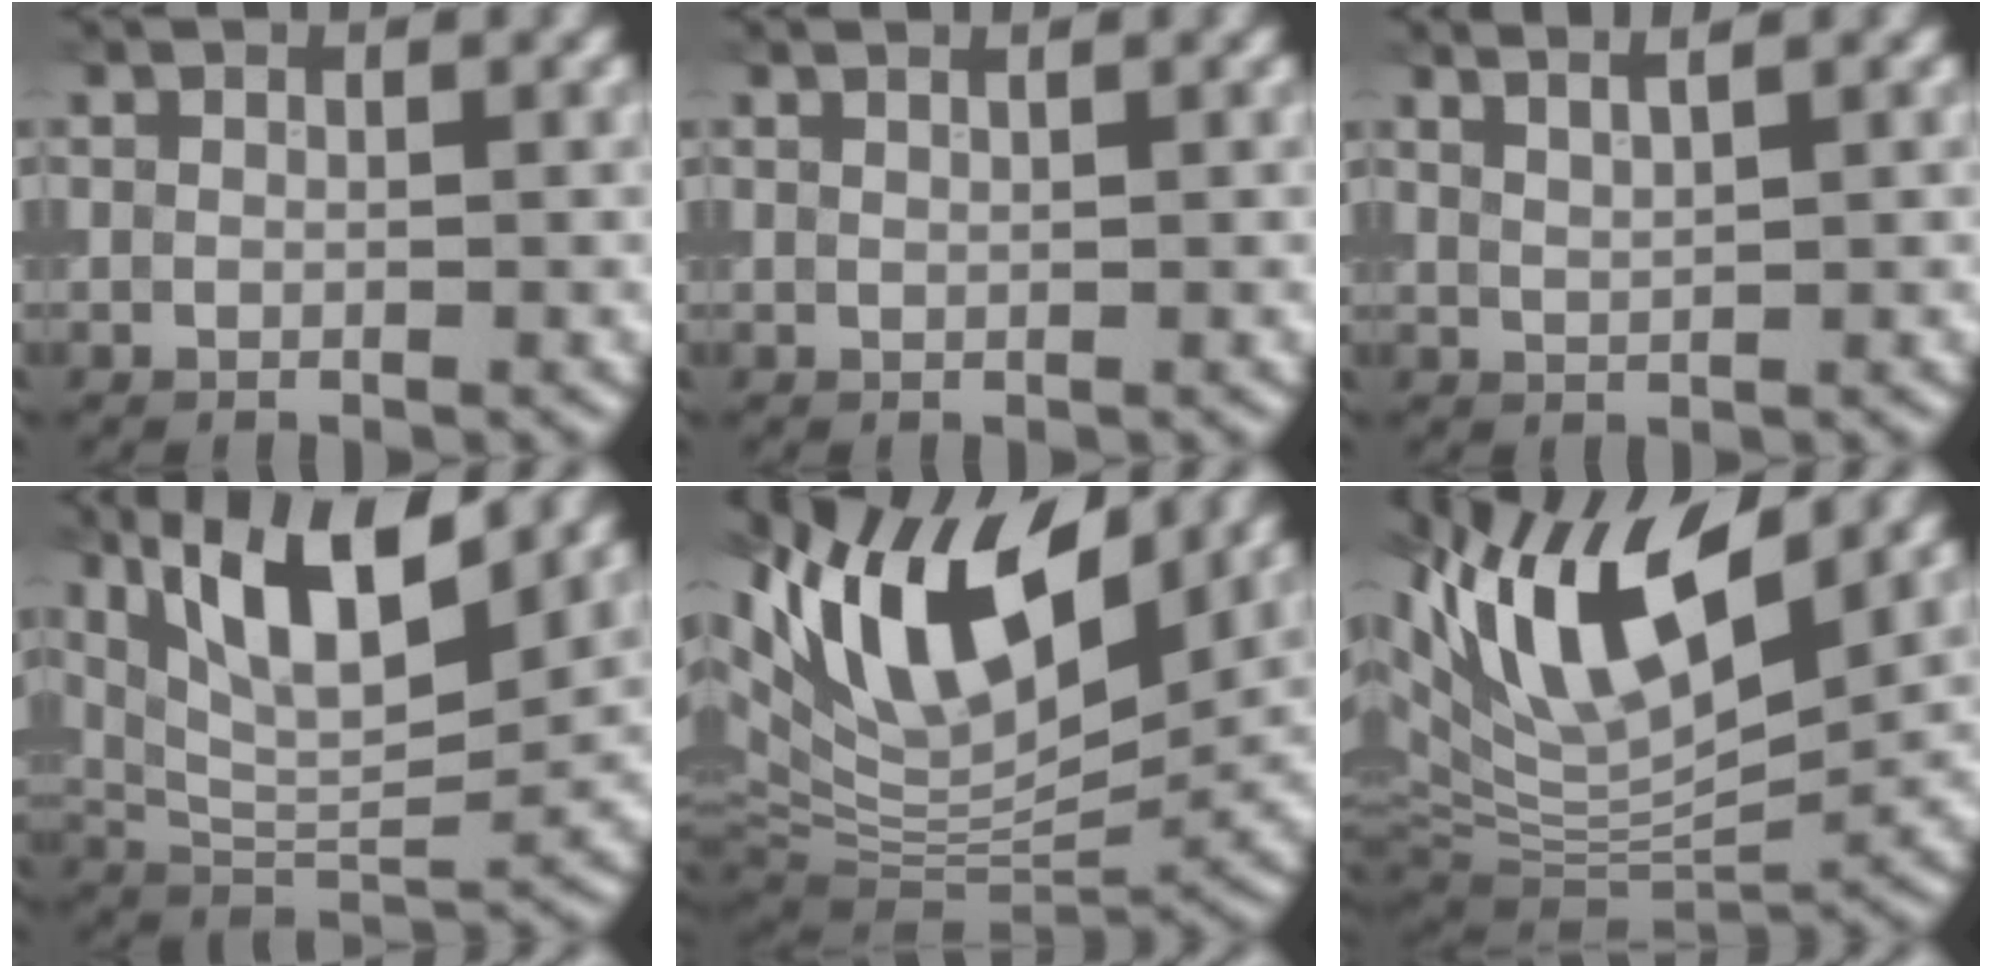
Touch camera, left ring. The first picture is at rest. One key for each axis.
{"total": 0.6, "fx": 0.5, "fy": 0.1, "fz": 0.3, "tx": -0.001, "ty": -0.002, "tz": 0.005}
{"total": 2.7, "fx": 2.1, "fy": 0.8, "fz": 1.5, "tx": -0.003, "ty": 0.013, "tz": 0.014}
{"total": 9.6, "fx": 4.8, "fy": 3.0, "fz": 7.8, "tx": -0.139, "ty": 0.001, "tz": 0.087}
{"total": 13.7, "fx": 6.1, "fy": 6.2, "fz": 10.7, "tx": -0.192, "ty": 0.023, "tz": 0.108}
{"total": 12.8, "fx": 5.8, "fy": 4.6, "fz": 10.5, "tx": -0.189, "ty": 0.015, "tz": 0.104}